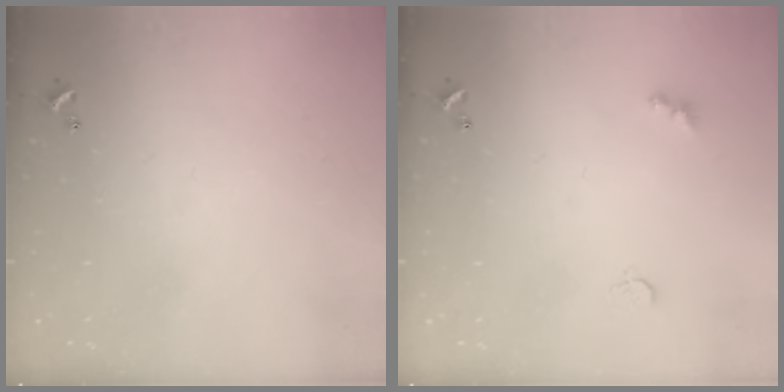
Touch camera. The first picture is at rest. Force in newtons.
{"total": 2.9, "press": 2.8, "slide": 0.7}